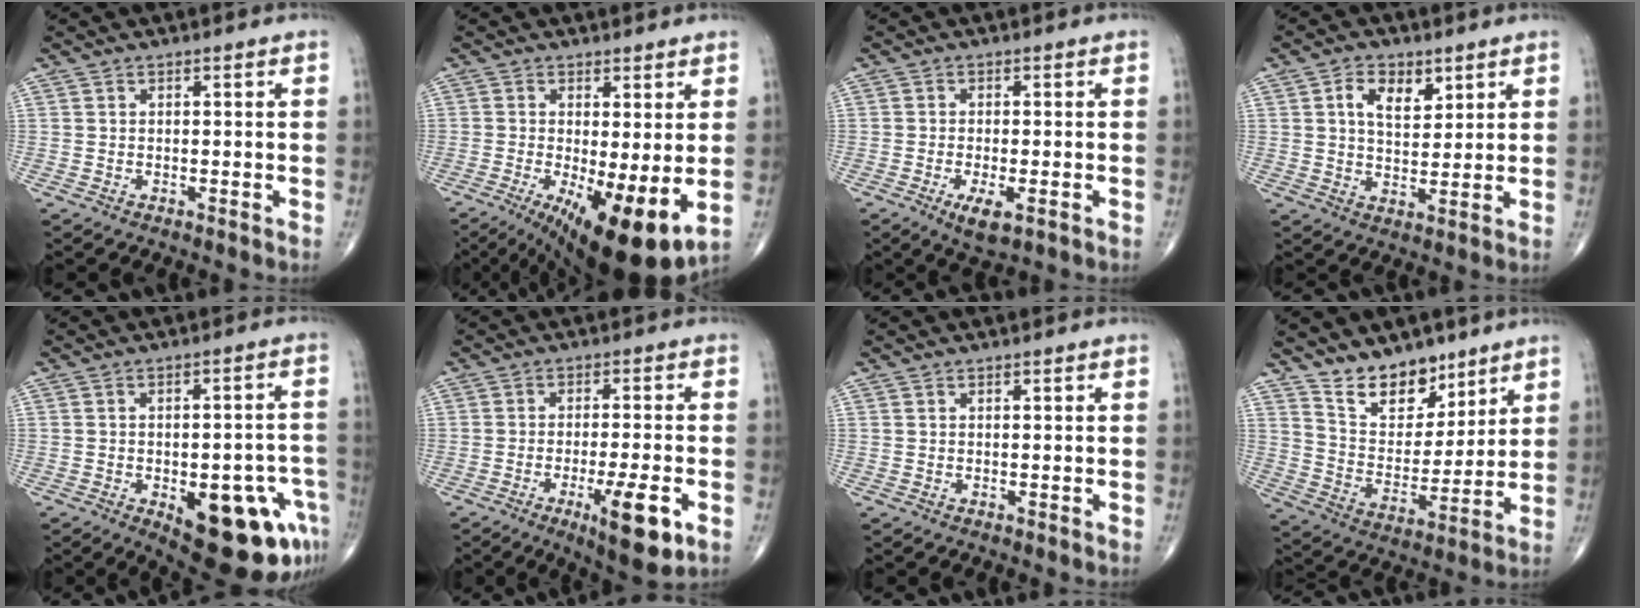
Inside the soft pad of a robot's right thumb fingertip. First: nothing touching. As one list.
[{"total": 13.5, "force": [-2.7, 4.0, 12.6], "torque": [-0.197, -0.024, -0.027]}, {"total": 4.7, "force": [-2.0, 1.5, 4.0], "torque": [-0.072, -0.010, -0.031]}, {"total": 6.9, "force": [3.0, 4.1, 4.6], "torque": [-0.058, -0.017, 0.051]}, {"total": 19.0, "force": [-7.8, 8.2, 15.2], "torque": [-0.133, 0.029, -0.082]}, {"total": 10.3, "force": [-4.1, 2.1, 9.1], "torque": [-0.140, -0.005, -0.059]}, {"total": 0.0}, {"total": 11.8, "force": [8.8, 6.2, 4.7], "torque": [-0.045, -0.071, 0.167]}]